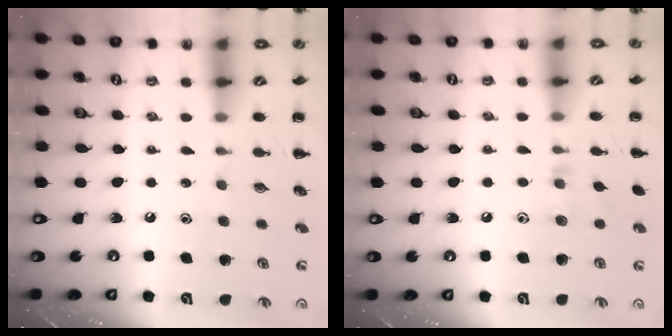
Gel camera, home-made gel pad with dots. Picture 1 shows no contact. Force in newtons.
{"total": 5.9, "press": 5.7, "slide": 1.4}